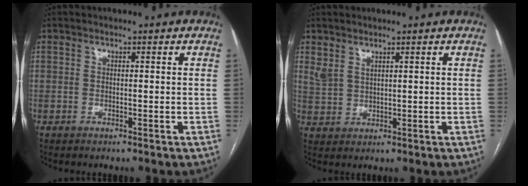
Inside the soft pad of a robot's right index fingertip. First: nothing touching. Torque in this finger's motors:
{"motor_torque": [0.00, 0.03, 0.01, 0.03]}